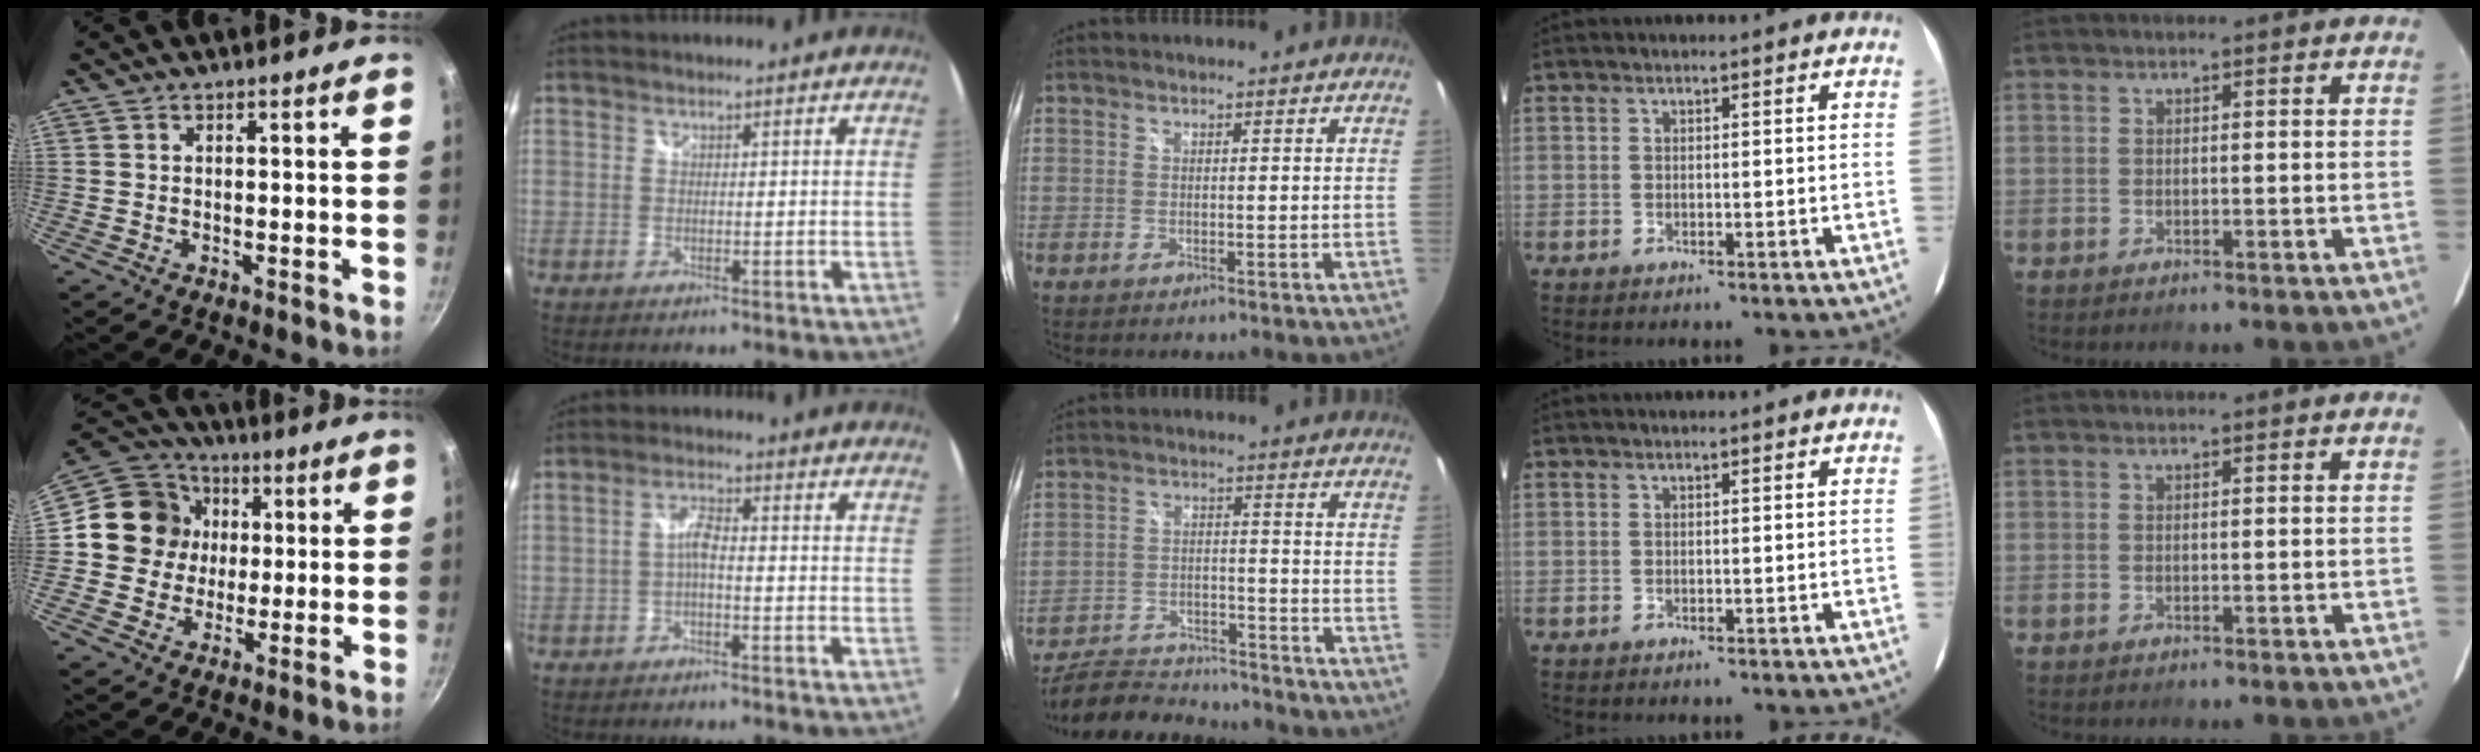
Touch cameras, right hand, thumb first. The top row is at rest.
{"thumb": {"total": 13.8, "force": [1.4, 12.8, 4.9], "torque": [-0.054, 0.021, 0.009]}, "index": {"total": 2.7, "force": [-1.0, 0.6, 2.4], "torque": [-0.053, 0.008, -0.021]}, "middle": {"total": 14.6, "force": [-13.2, 3.8, 5.1], "torque": [-0.119, -0.006, -0.207]}}